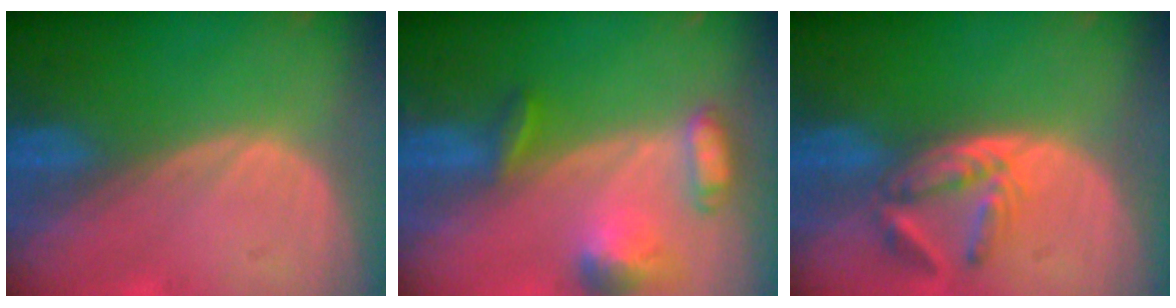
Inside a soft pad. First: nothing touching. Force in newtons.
{"total": 6.4, "press": 6.4, "slide": 0.5}
{"total": 5.8, "press": 5.2, "slide": 2.6}